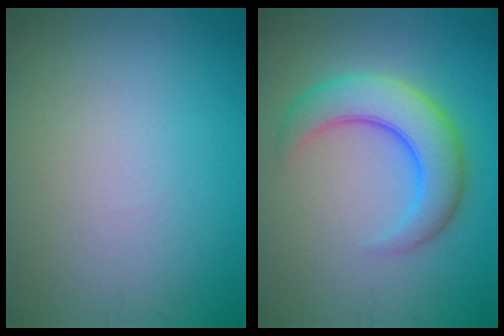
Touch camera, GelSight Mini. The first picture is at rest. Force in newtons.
{"total": 6.0, "press": 6.0, "slide": 0.1}